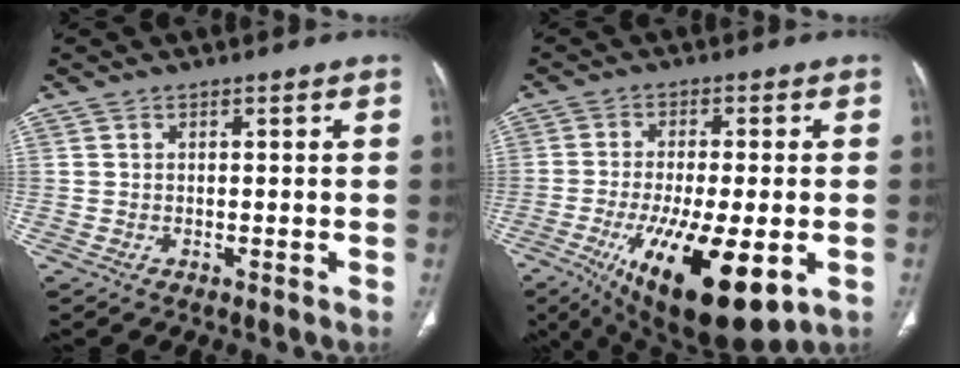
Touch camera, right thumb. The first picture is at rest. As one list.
[{"total": 19.6, "force": [-6.8, 6.7, 17.1], "torque": [-0.286, -0.023, -0.092]}]